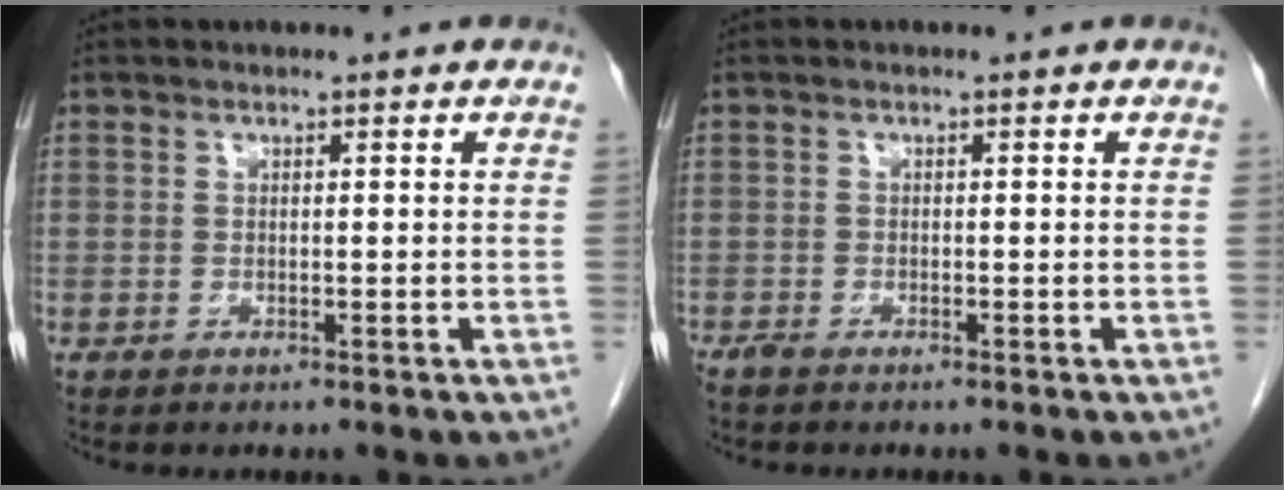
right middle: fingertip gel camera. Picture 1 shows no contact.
{"total": 0.9, "force": [-0.8, 0.1, 0.4], "torque": [-0.016, -0.004, -0.016]}